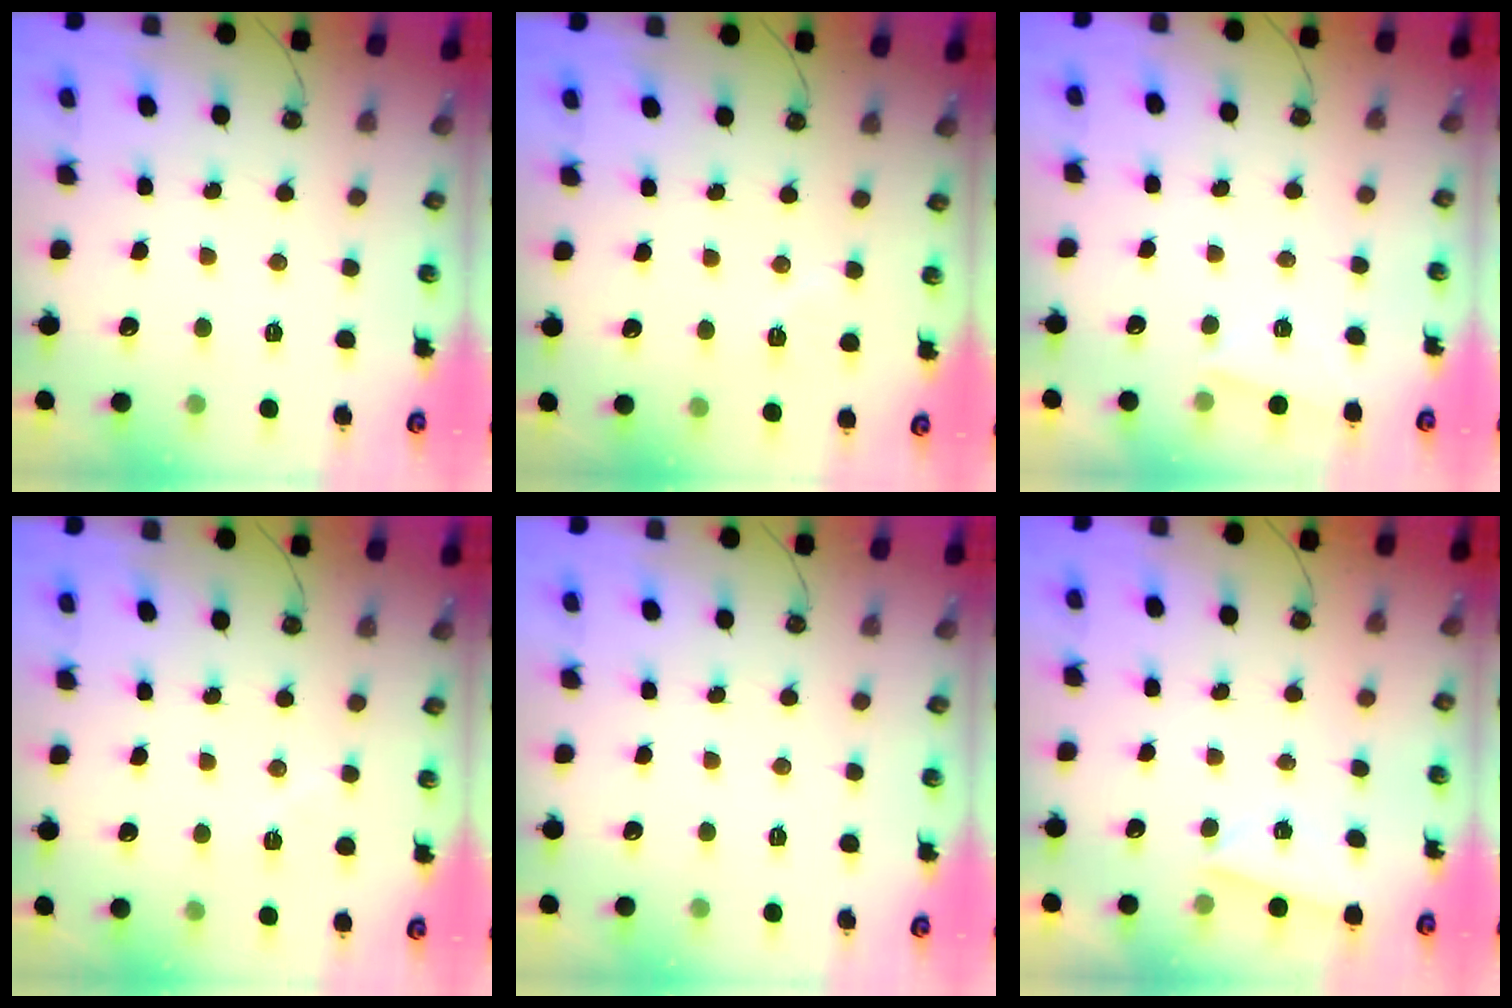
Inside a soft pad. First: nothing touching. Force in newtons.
{"total": 5.9, "press": 5.8, "slide": 1.0}
{"total": 6.2, "press": 0.1, "slide": 6.2}
{"total": 5.1, "press": 4.4, "slide": 2.6}
{"total": 0.0}
{"total": 2.5, "press": 1.5, "slide": 2.0}